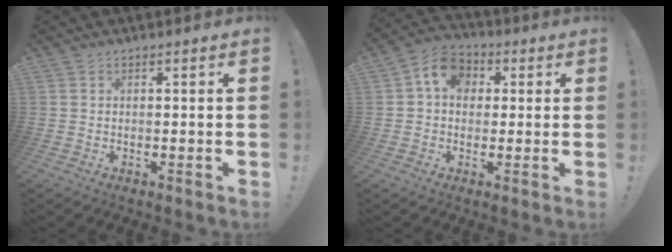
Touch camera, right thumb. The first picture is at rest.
{"total": 9.7, "force": [2.7, 7.7, 5.3], "torque": [-0.078, 0.004, 0.053]}